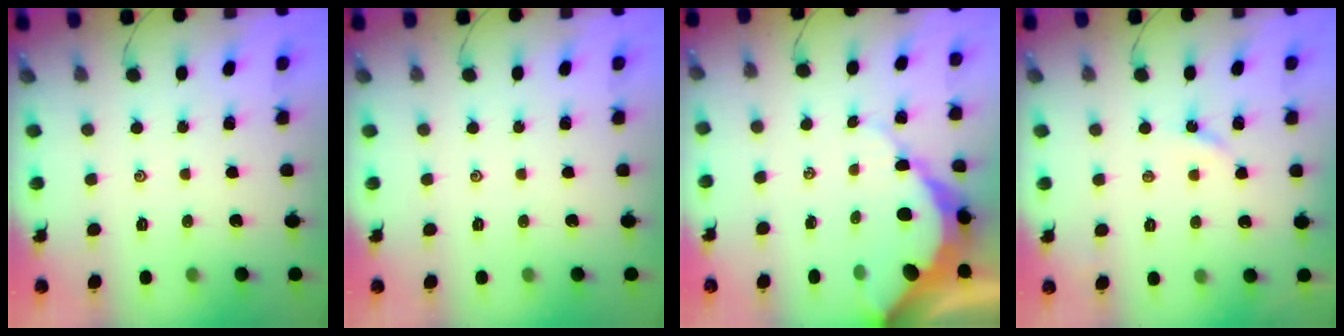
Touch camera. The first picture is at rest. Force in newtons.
{"total": 0.0}
{"total": 9.6, "press": 9.5, "slide": 0.9}
{"total": 3.1, "press": 3.1, "slide": 0.3}